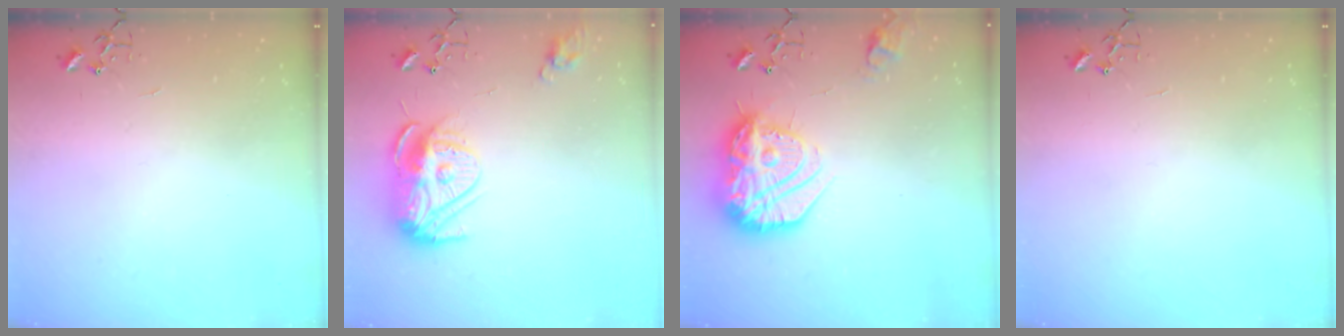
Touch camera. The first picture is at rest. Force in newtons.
{"total": 13.5, "press": 13.4, "slide": 1.1}
{"total": 20.7, "press": 20.6, "slide": 1.5}
{"total": 0.0}